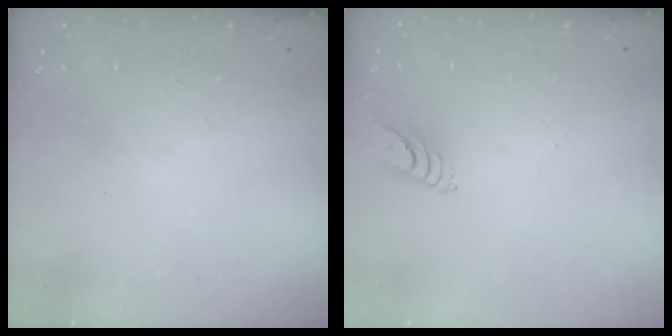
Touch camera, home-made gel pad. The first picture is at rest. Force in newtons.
{"total": 5.6, "press": 5.6, "slide": 0.4}